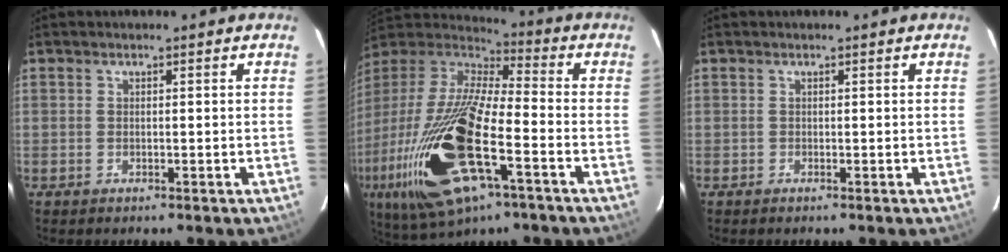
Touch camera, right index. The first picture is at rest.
{"total": 30.0, "force": [-10.8, 10.3, 26.0], "torque": [-0.532, -0.068, -0.205]}
{"total": 0.0}